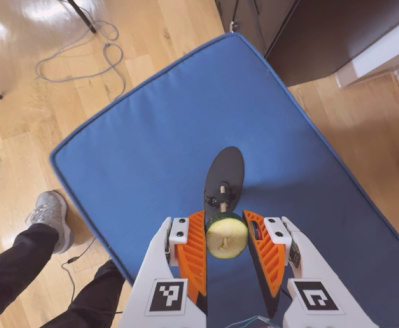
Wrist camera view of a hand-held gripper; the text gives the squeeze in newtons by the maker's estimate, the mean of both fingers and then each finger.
{"total": 7.5, "left": 6.5, "right": 8.4}